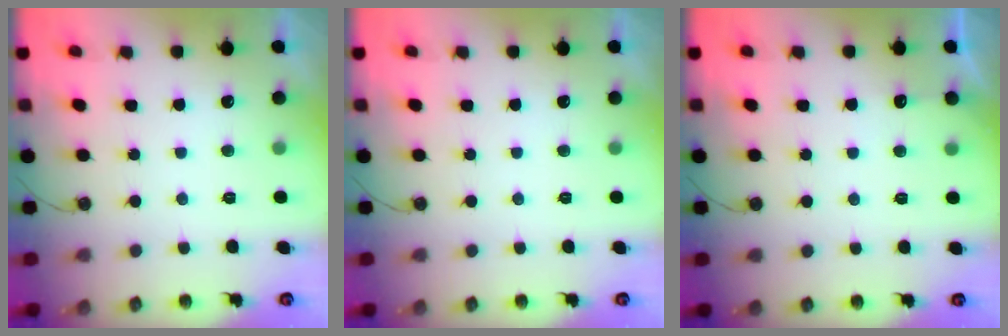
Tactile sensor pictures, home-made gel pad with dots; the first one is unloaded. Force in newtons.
{"total": 0.0}
{"total": 2.8, "press": 2.8, "slide": 0.4}